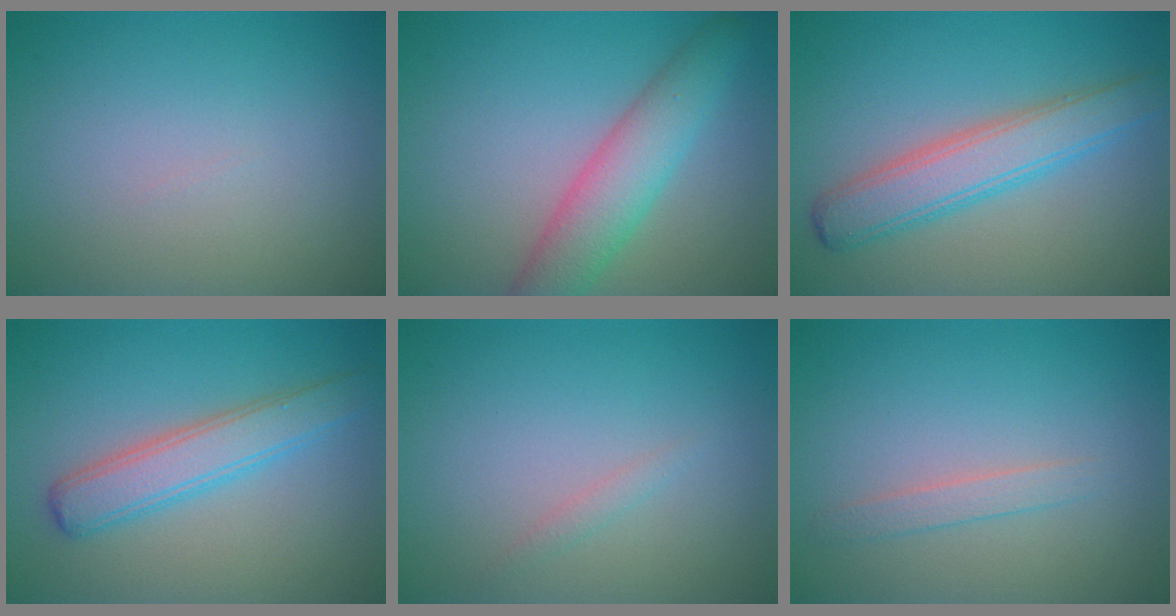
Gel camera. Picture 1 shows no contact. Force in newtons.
{"total": 5.2, "press": 5.2, "slide": 0.2}
{"total": 4.7, "press": 4.7, "slide": 0.1}
{"total": 4.0, "press": 4.0, "slide": 0.0}
{"total": 0.7, "press": 0.7, "slide": 0.1}
{"total": 1.4, "press": 1.4, "slide": 0.1}